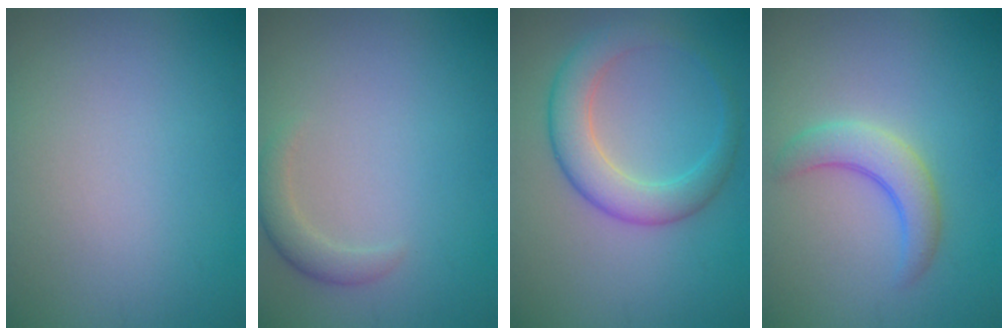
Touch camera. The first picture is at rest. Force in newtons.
{"total": 1.8, "press": 1.8, "slide": 0.0}
{"total": 4.8, "press": 4.8, "slide": 0.1}
{"total": 3.5, "press": 3.5, "slide": 0.3}